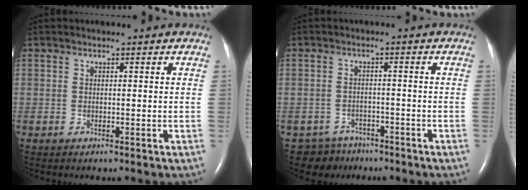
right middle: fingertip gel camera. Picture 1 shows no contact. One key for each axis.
{"total": 4.5, "fx": -3.6, "fy": 2.6, "fz": -0.8, "tx": 0.017, "ty": 0.006, "tz": -0.058}